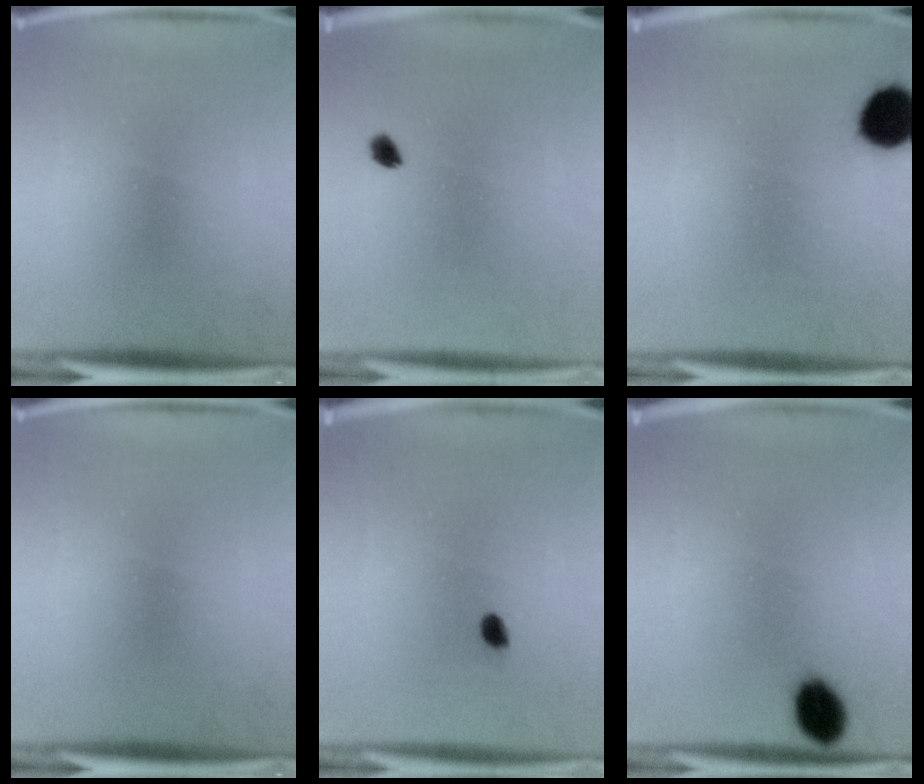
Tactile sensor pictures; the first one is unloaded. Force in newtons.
{"total": 1.7}
{"total": 9.1}
{"total": 0.0}
{"total": 1.6}
{"total": 7.0}